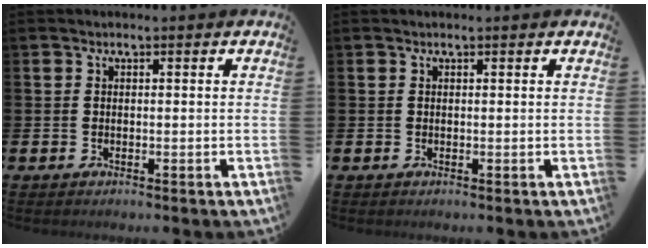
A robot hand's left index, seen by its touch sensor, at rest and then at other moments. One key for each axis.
{"total": 0.0}